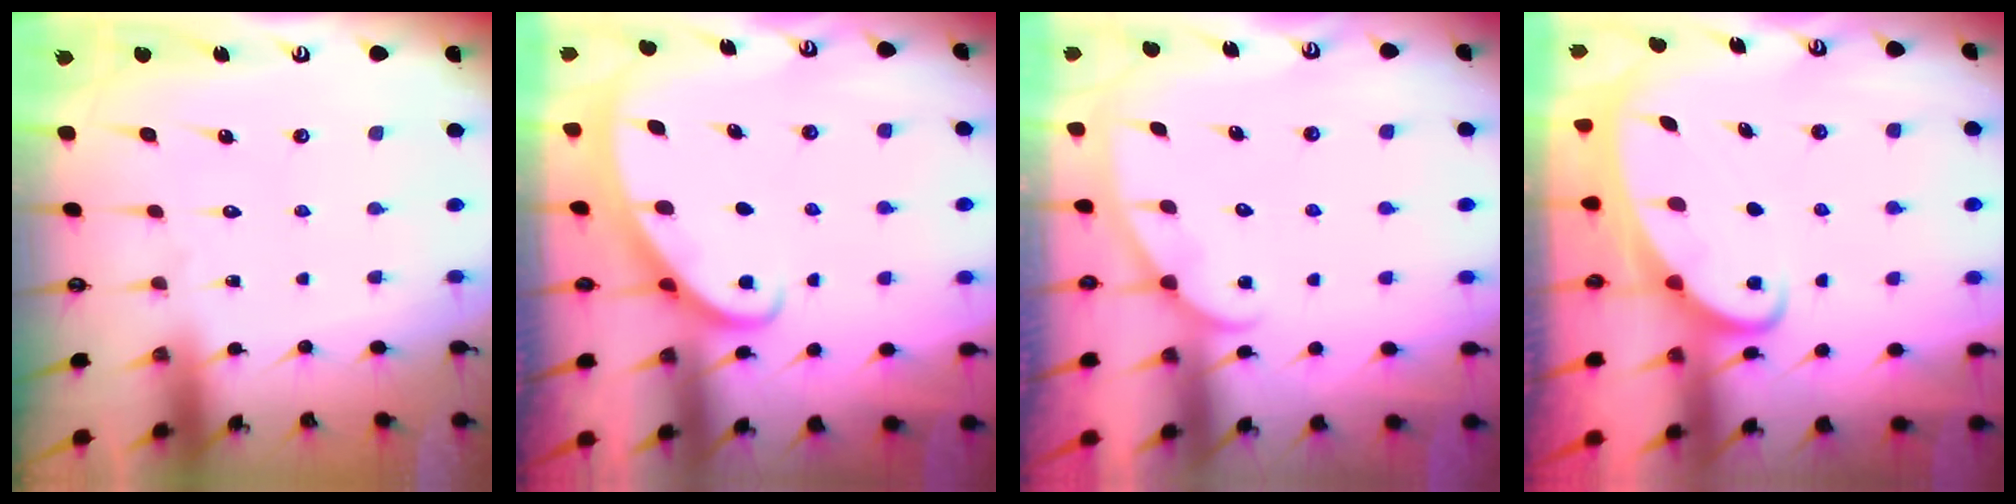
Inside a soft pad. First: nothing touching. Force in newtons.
{"total": 2.3, "press": 2.3, "slide": 0.2}
{"total": 3.1, "press": 3.1, "slide": 0.2}
{"total": 2.7, "press": 2.7, "slide": 0.3}